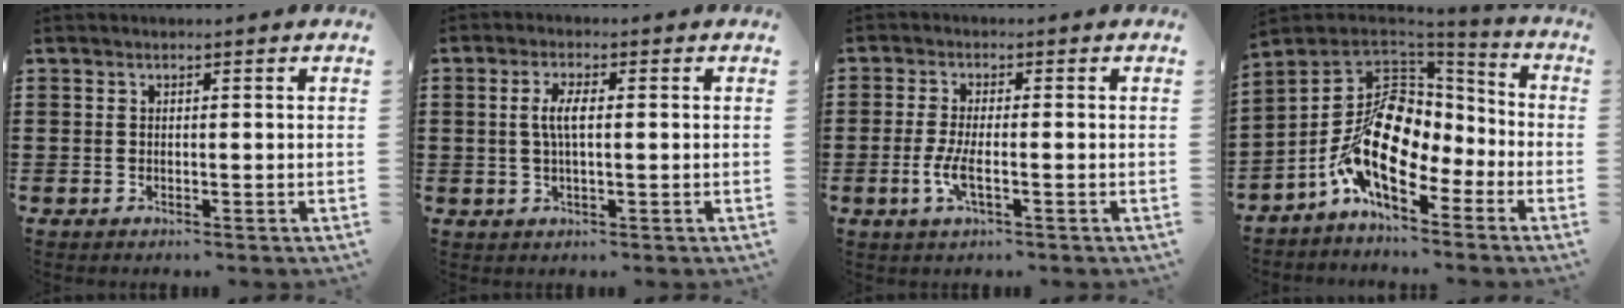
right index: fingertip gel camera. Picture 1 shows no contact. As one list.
[{"total": 3.7, "force": [0.3, 1.1, 3.5], "torque": [-0.073, 0.001, 0.000]}, {"total": 4.1, "force": [-1.4, 1.0, 3.7], "torque": [-0.089, -0.007, -0.033]}, {"total": 13.3, "force": [-4.6, 7.8, 9.8], "torque": [-0.233, -0.001, -0.097]}]